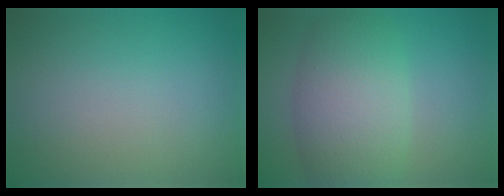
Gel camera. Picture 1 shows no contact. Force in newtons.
{"total": 7.0, "press": 7.0, "slide": 0.2}